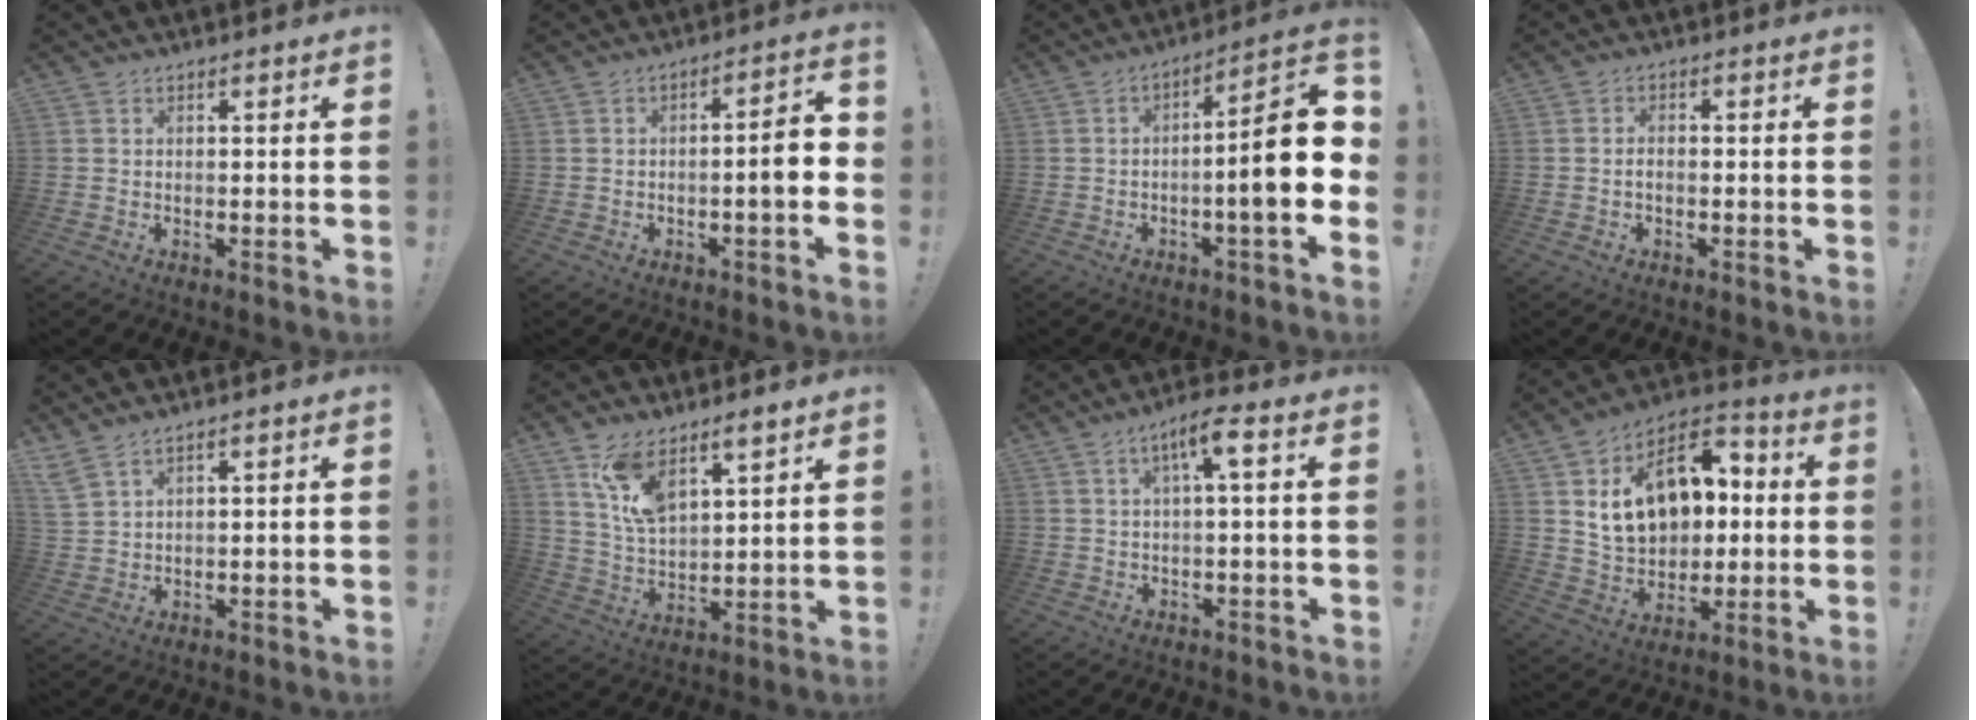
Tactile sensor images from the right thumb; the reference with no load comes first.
{"total": 6.6, "force": [-1.5, 0.5, 6.4], "torque": [-0.090, 0.001, -0.028]}
{"total": 15.4, "force": [-1.3, 2.5, 15.2], "torque": [-0.212, 0.001, -0.019]}
{"total": 1.6, "force": [-0.5, 0.8, 1.3], "torque": [-0.022, 0.006, -0.009]}
{"total": 4.8, "force": [3.9, 1.1, 2.6], "torque": [-0.055, -0.016, 0.075]}
{"total": 10.4, "force": [7.6, 3.9, 5.9], "torque": [-0.109, -0.037, 0.142]}
{"total": 6.0, "force": [1.4, 0.7, 5.8], "torque": [-0.103, 0.001, 0.017]}
{"total": 18.9, "force": [4.7, 13.8, 12.0], "torque": [-0.186, -0.007, 0.096]}